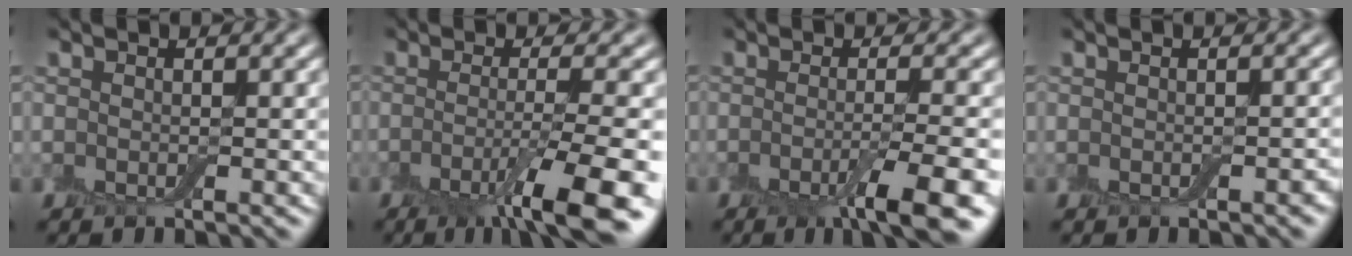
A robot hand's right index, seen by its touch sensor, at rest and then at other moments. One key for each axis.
{"total": 7.8, "fx": -3.5, "fy": 1.2, "fz": 6.9, "tx": -0.096, "ty": -0.006, "tz": -0.063}
{"total": 6.1, "fx": -2.8, "fy": 1.1, "fz": 5.3, "tx": -0.073, "ty": -0.007, "tz": -0.047}
{"total": 0.7, "fx": -0.5, "fy": 0.2, "fz": 0.5, "tx": -0.010, "ty": 0.000, "tz": -0.004}